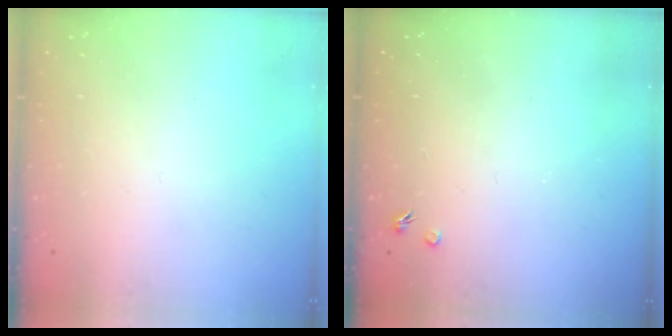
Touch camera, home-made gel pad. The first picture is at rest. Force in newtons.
{"total": 1.7, "press": 1.7, "slide": 0.3}